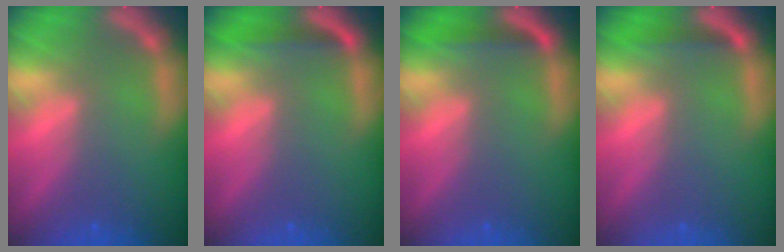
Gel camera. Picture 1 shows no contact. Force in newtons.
{"total": 1.9}
{"total": 1.9}
{"total": 1.4}